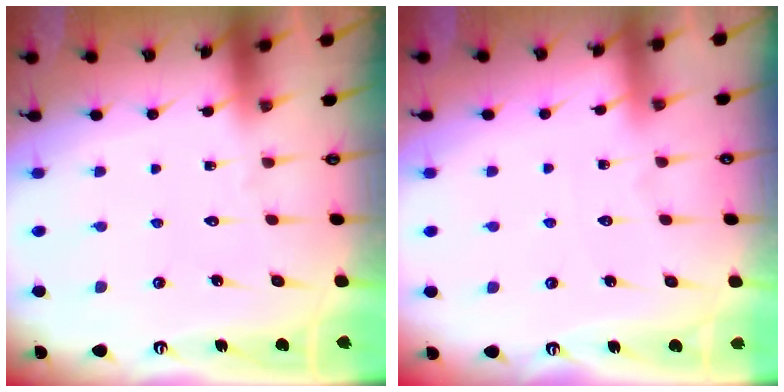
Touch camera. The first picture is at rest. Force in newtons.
{"total": 2.4, "press": 2.4, "slide": 0.4}